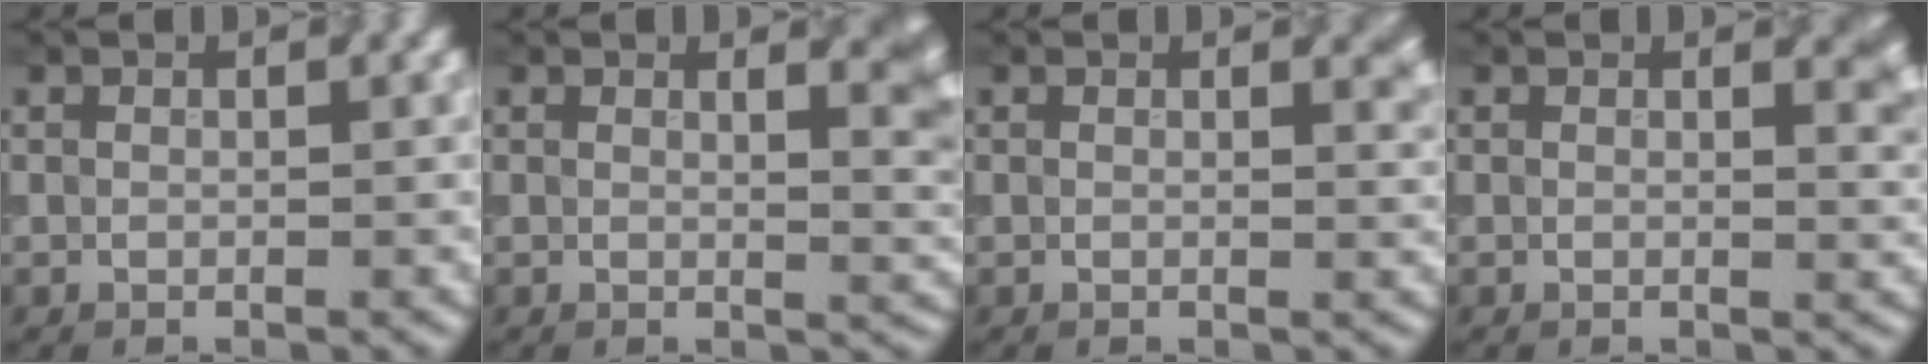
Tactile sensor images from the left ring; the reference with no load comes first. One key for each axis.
{"total": 4.1, "fx": 1.9, "fy": 1.4, "fz": 3.4, "tx": -0.024, "ty": 0.002, "tz": 0.024}
{"total": 1.3, "fx": 0.9, "fy": 0.4, "fz": 0.9, "tx": -0.005, "ty": -0.002, "tz": 0.012}
{"total": 2.1, "fx": 1.2, "fy": 0.7, "fz": 1.5, "tx": -0.010, "ty": -0.003, "tz": 0.017}